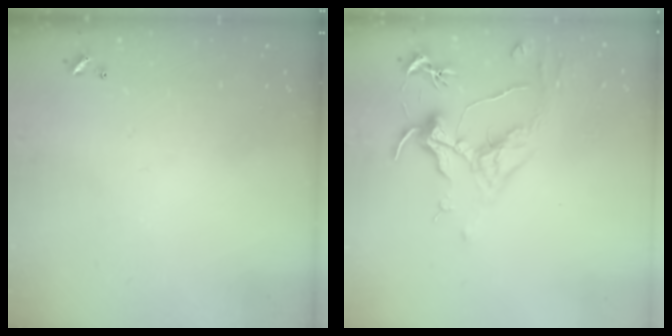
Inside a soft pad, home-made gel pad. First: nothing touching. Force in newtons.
{"total": 1.6, "press": 1.4, "slide": 0.9}